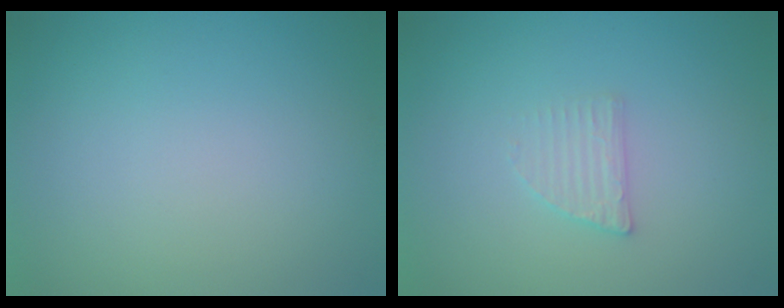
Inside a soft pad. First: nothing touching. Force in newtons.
{"total": 1.6, "press": 1.5, "slide": 0.3}